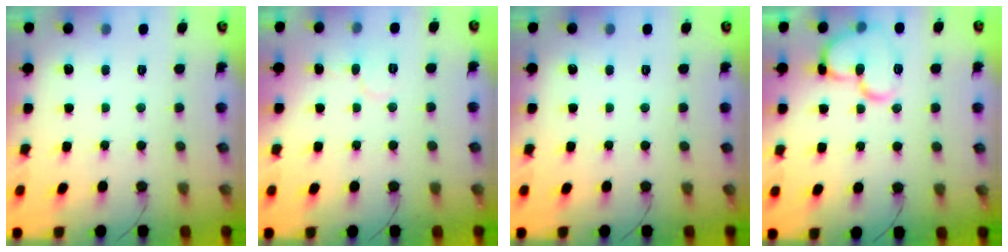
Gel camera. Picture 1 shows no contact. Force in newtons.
{"total": 5.2, "press": 5.2, "slide": 0.3}
{"total": 0.0}
{"total": 13.1, "press": 13.1, "slide": 1.3}